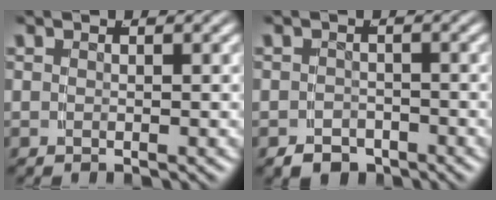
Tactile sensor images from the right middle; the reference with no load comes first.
{"total": 2.7, "force": [-2.5, 1.0, 0.4], "torque": [0.007, -0.013, -0.037]}